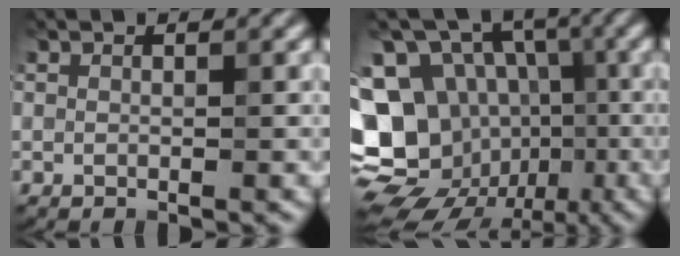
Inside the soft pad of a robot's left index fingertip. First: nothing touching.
{"total": 17.5, "force": [-4.0, 14.9, 8.3], "torque": [-0.173, -0.006, -0.061]}